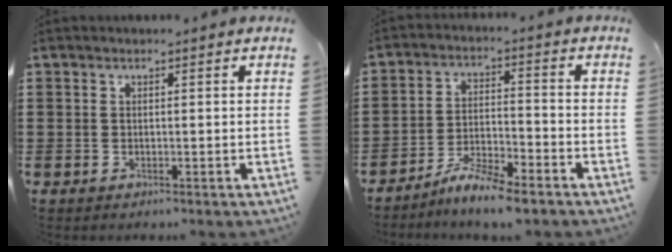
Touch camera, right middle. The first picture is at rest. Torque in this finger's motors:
{"motor_torque": [1.93, -0.21, 0.36, 0.15]}